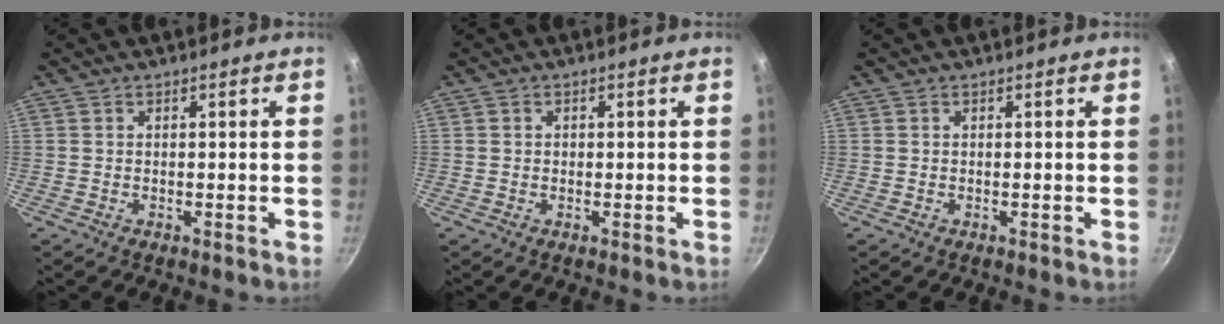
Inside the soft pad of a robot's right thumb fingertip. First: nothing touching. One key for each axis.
{"total": 0.6, "fx": 0.0, "fy": 0.6, "fz": 0.1, "tx": 0.001, "ty": 0.003, "tz": 0.001}
{"total": 0.0}